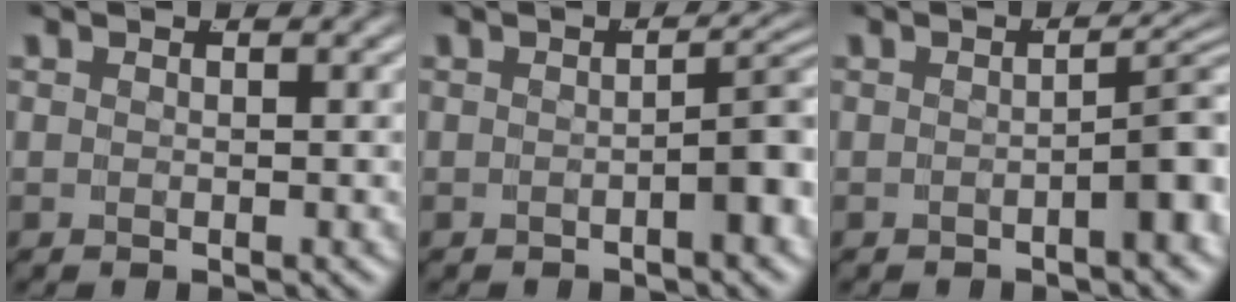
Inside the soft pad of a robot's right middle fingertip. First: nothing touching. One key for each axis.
{"total": 3.8, "fx": -1.4, "fy": 1.0, "fz": 3.4, "tx": -0.030, "ty": 0.004, "tz": -0.022}
{"total": 4.4, "fx": -1.5, "fy": 1.3, "fz": 3.9, "tx": -0.032, "ty": 0.006, "tz": -0.026}